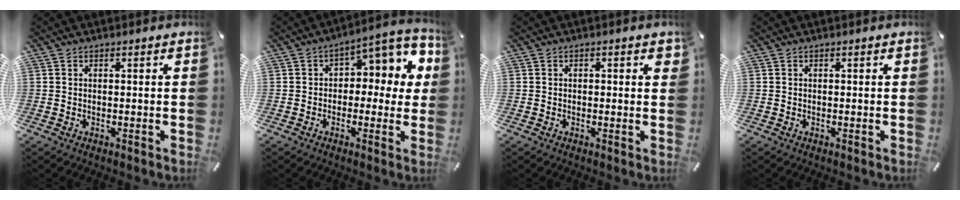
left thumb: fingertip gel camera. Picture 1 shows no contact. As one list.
[{"total": 8.4, "force": [1.5, 5.2, 6.4], "torque": [-0.074, -0.017, 0.018]}, {"total": 1.1, "force": [0.1, 0.6, 0.9], "torque": [-0.009, 0.000, -0.001]}, {"total": 0.0}]